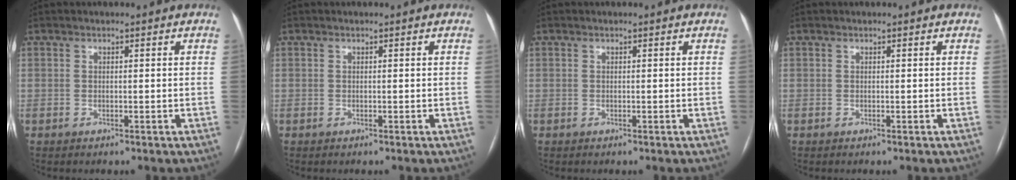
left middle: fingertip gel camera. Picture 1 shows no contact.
{"total": 0.0}
{"total": 0.0}
{"total": 0.0}